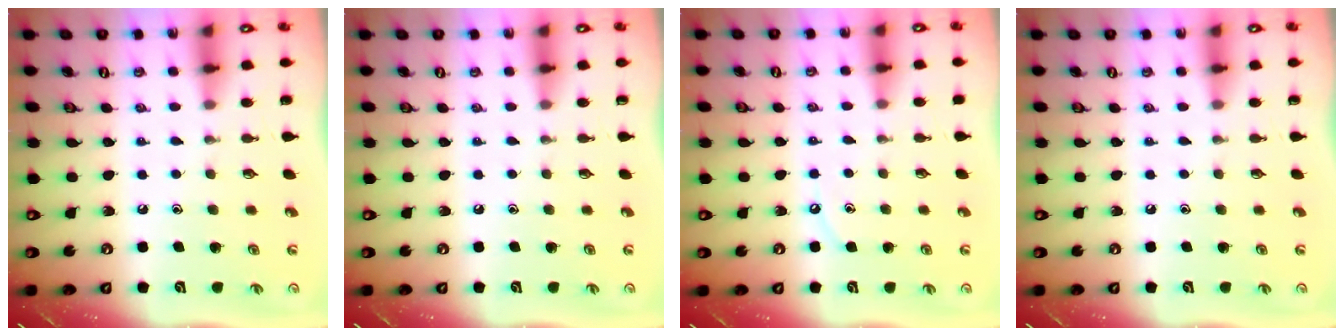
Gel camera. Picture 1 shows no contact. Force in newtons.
{"total": 0.0}
{"total": 3.1, "press": 3.1, "slide": 0.5}
{"total": 0.0}